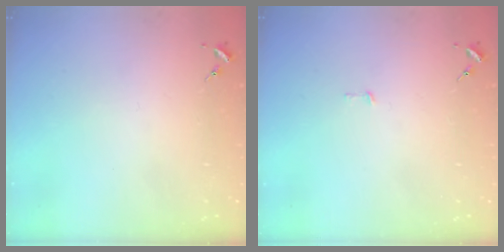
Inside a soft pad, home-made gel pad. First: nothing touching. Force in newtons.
{"total": 1.9, "press": 1.9, "slide": 0.1}